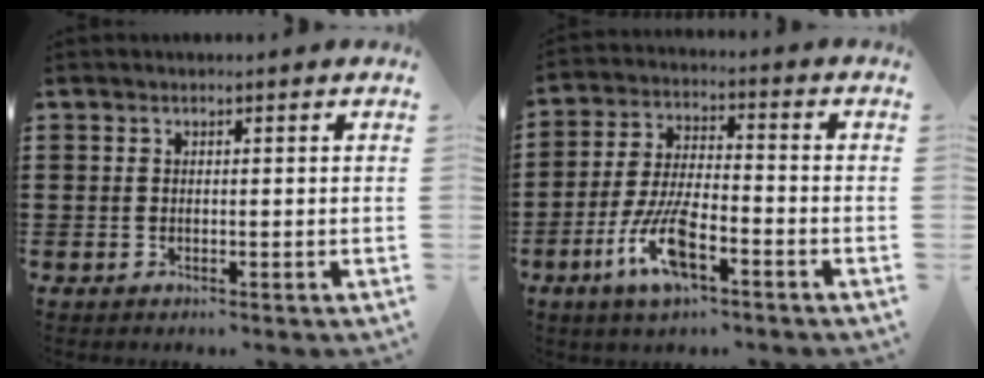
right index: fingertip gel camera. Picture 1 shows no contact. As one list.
[{"total": 9.5, "force": [-4.6, 3.0, 7.7], "torque": [-0.175, -0.004, -0.089]}]